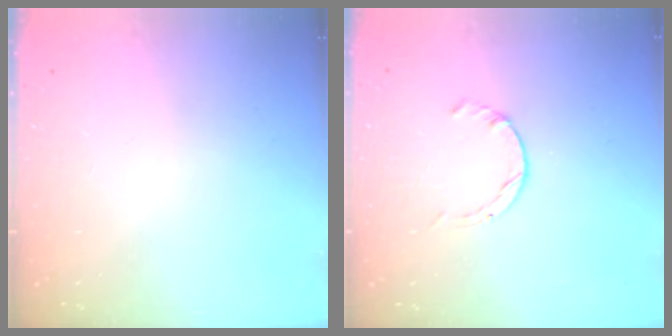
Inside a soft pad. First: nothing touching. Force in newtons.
{"total": 1.4, "press": 1.4, "slide": 0.2}